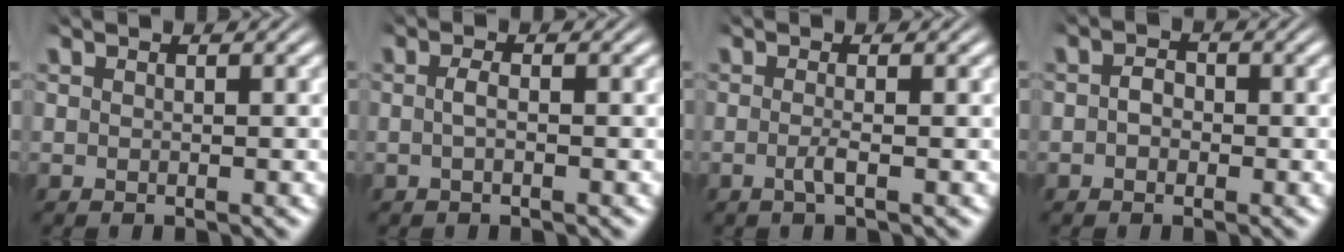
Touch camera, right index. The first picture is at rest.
{"total": 1.1, "force": [-0.6, -0.1, 1.0], "torque": [-0.025, -0.008, -0.006]}
{"total": 1.4, "force": [-0.8, -0.2, 1.1], "torque": [-0.024, -0.009, -0.015]}
{"total": 1.5, "force": [-0.5, 1.2, 0.8], "torque": [-0.019, -0.010, -0.008]}